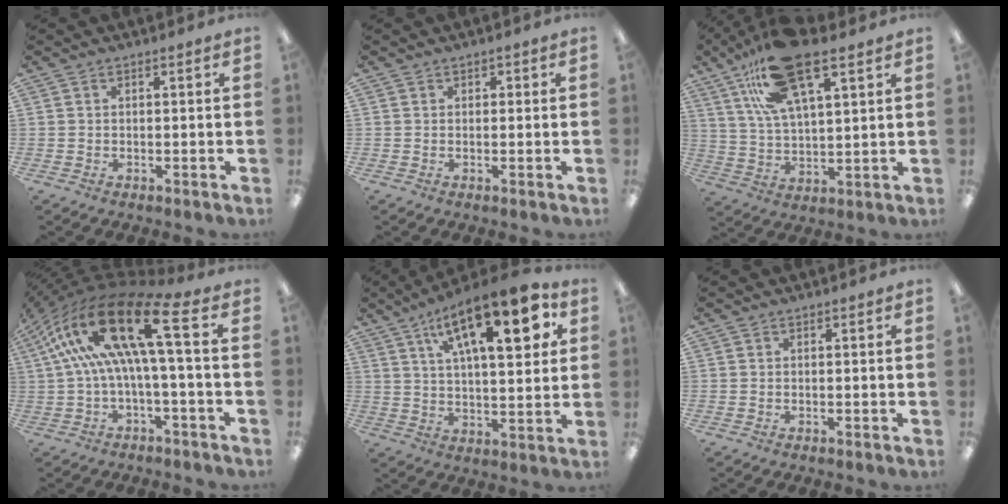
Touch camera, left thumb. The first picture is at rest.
{"total": 0.7, "force": [0.3, 0.6, 0.0], "torque": [-0.001, 0.003, 0.006]}
{"total": 18.1, "force": [11.4, 6.9, 12.3], "torque": [-0.223, -0.033, 0.197]}
{"total": 21.1, "force": [3.8, 6.8, 19.7], "torque": [-0.385, -0.007, 0.056]}
{"total": 20.2, "force": [9.6, 7.7, 16.0], "torque": [-0.239, -0.033, 0.149]}
{"total": 0.0}